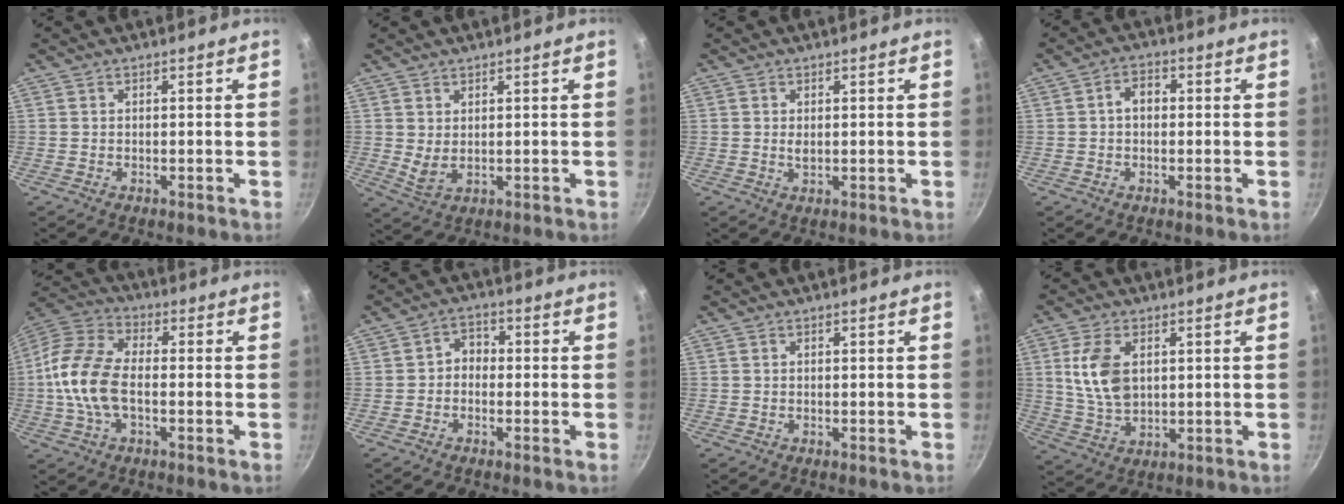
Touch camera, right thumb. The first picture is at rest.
{"total": 3.0, "force": [1.1, 1.5, 2.4], "torque": [-0.042, -0.018, 0.026]}
{"total": 1.2, "force": [0.2, 0.6, 1.0], "torque": [-0.019, -0.001, 0.005]}
{"total": 3.6, "force": [0.0, 2.7, 2.4], "torque": [-0.022, 0.009, -0.004]}
{"total": 13.7, "force": [-1.5, 7.6, 11.4], "torque": [-0.224, 0.034, -0.047]}
{"total": 3.2, "force": [-1.0, 2.6, 1.6], "torque": [-0.009, 0.018, -0.026]}
{"total": 0.0}
{"total": 9.5, "force": [2.1, 5.8, 7.3], "torque": [-0.134, -0.014, 0.046]}